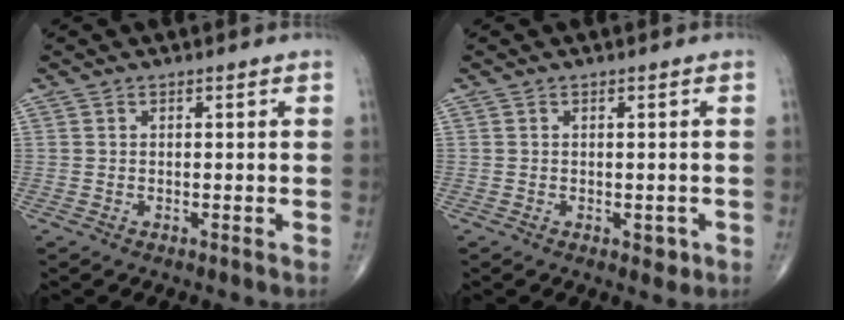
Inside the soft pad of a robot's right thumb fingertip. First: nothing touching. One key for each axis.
{"total": 1.8, "fx": -0.7, "fy": 1.2, "fz": 1.2, "tx": -0.002, "ty": 0.000, "tz": -0.007}